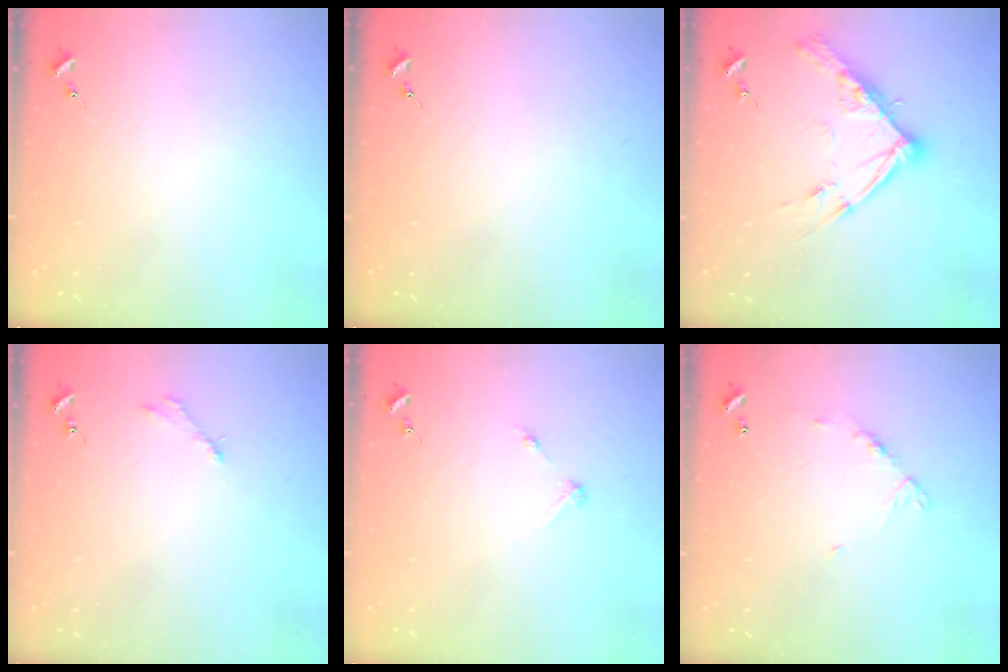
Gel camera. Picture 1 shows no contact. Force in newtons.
{"total": 0.0}
{"total": 13.3, "press": 13.2, "slide": 1.2}
{"total": 2.5, "press": 2.5, "slide": 0.3}
{"total": 2.8, "press": 2.8, "slide": 0.3}
{"total": 6.2, "press": 6.2, "slide": 0.4}